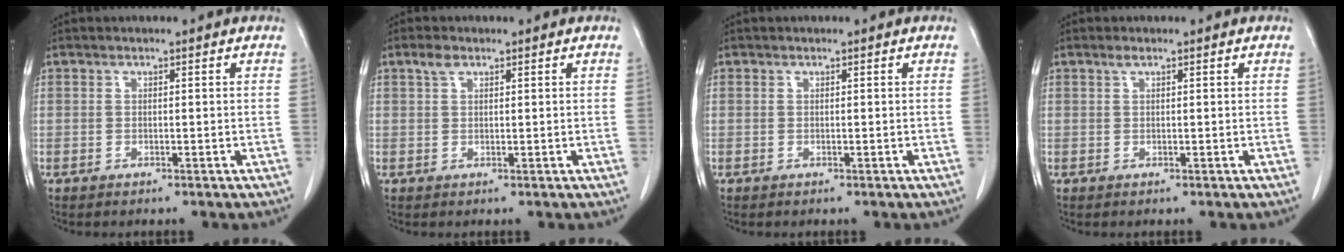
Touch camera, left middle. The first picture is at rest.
{"total": 1.7, "force": [1.1, 0.8, 1.0], "torque": [-0.023, 0.006, 0.020]}
{"total": 0.0}
{"total": 0.7, "force": [0.5, 0.1, 0.5], "torque": [-0.014, 0.002, 0.010]}